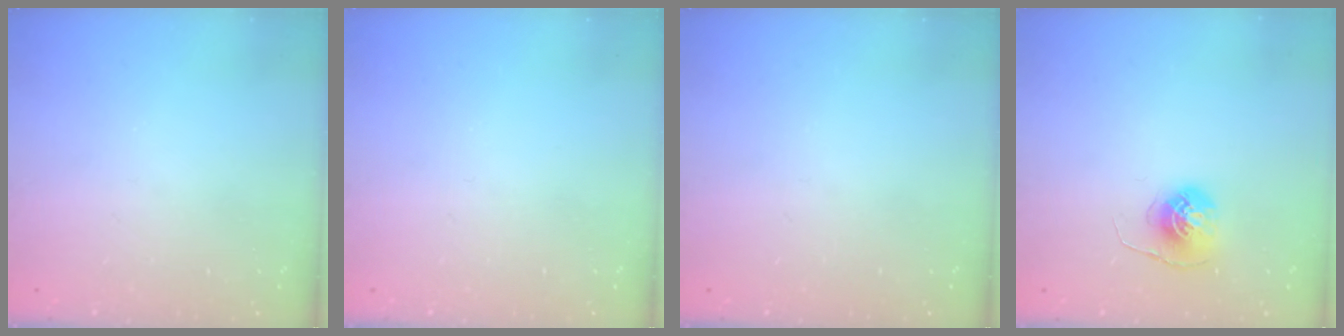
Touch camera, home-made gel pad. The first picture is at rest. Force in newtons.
{"total": 0.0}
{"total": 0.0}
{"total": 6.0, "press": 6.0, "slide": 0.3}